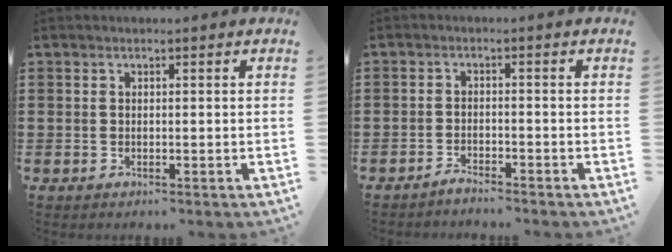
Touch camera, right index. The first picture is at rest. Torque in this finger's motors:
{"motor_torque": [-0.44, -0.55, -0.12, 0.01]}